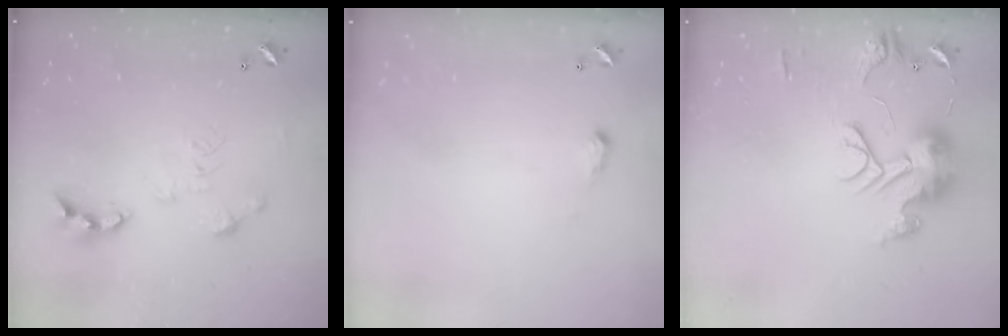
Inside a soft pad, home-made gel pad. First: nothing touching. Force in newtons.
{"total": 2.0, "press": 2.0, "slide": 0.3}
{"total": 13.5, "press": 13.5, "slide": 1.0}